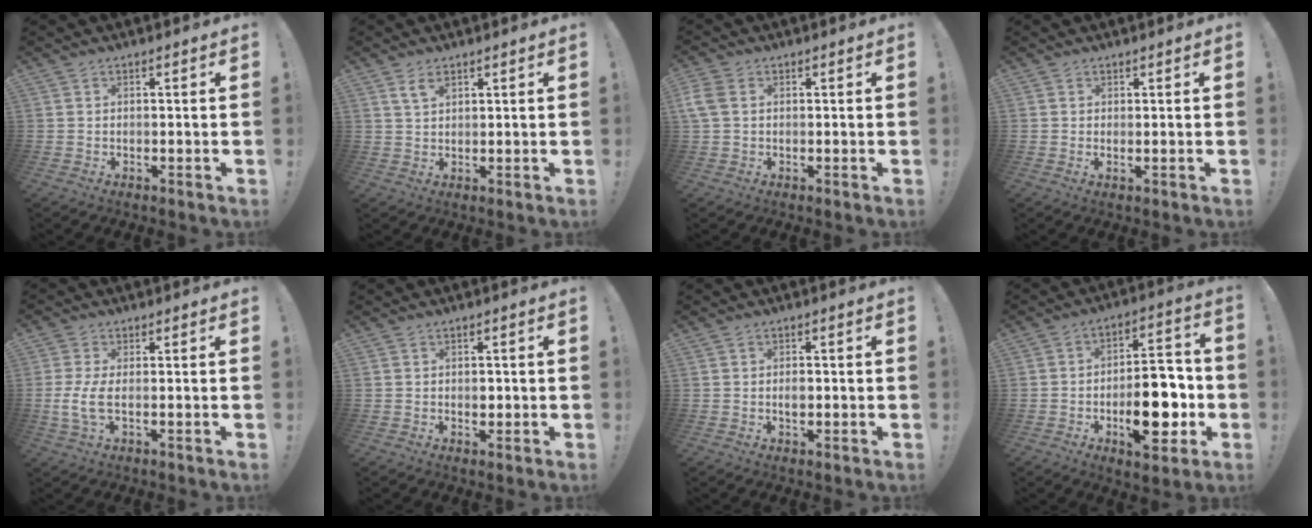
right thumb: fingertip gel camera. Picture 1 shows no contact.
{"total": 4.1, "force": [2.3, 2.2, 2.5], "torque": [-0.041, -0.006, 0.043]}
{"total": 4.7, "force": [1.0, 3.4, 3.2], "torque": [-0.077, 0.002, 0.017]}
{"total": 1.0, "force": [0.7, 0.0, 0.8], "torque": [-0.004, -0.006, 0.010]}
{"total": 5.8, "force": [-0.5, 2.1, 5.3], "torque": [-0.101, -0.011, -0.009]}
{"total": 1.7, "force": [-0.1, 1.5, 0.8], "torque": [0.001, -0.001, -0.006]}
{"total": 2.2, "force": [-0.3, 1.5, 1.7], "torque": [-0.006, -0.004, -0.010]}
{"total": 17.7, "force": [-4.9, 8.6, 14.7], "torque": [-0.196, 0.028, -0.072]}